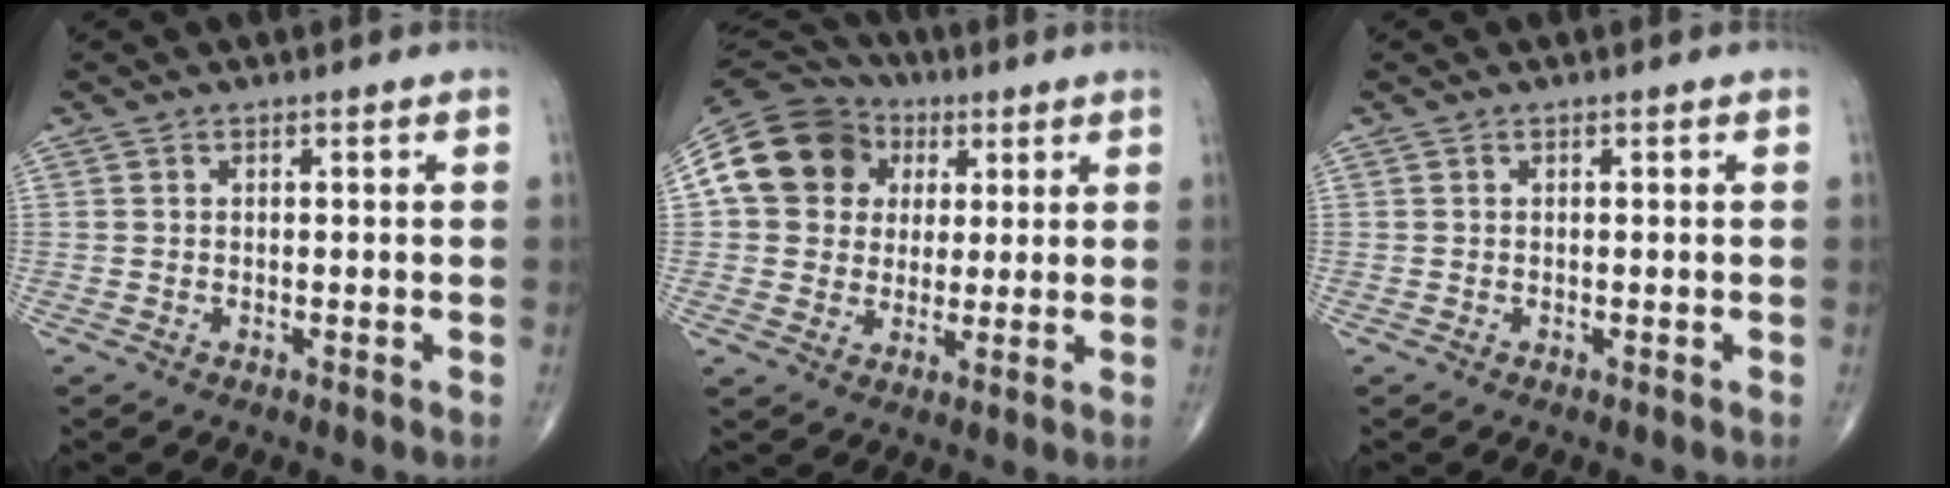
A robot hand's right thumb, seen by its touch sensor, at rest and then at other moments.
{"total": 15.5, "force": [4.1, 13.3, 6.9], "torque": [-0.109, 0.021, 0.069]}
{"total": 0.0}